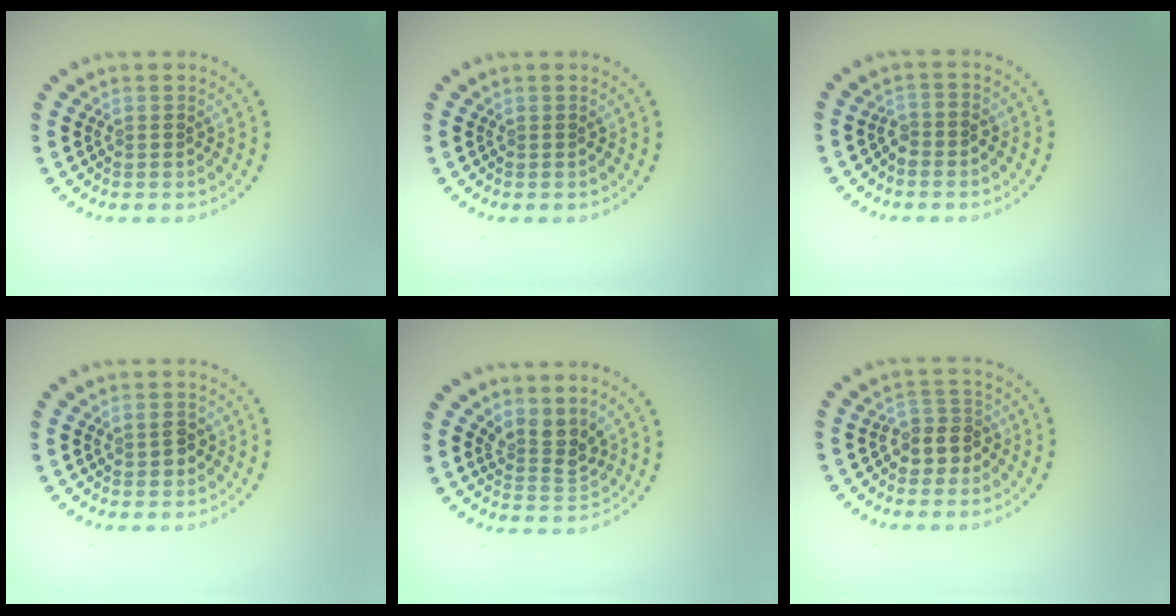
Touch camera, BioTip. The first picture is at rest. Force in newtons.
{"total": 0.0}
{"total": 1.3, "press": 1.1, "slide": 0.7}
{"total": 1.5, "press": 1.5, "slide": 0.1}
{"total": 2.7, "press": 2.0, "slide": 1.8}
{"total": 2.7, "press": 2.4, "slide": 1.2}